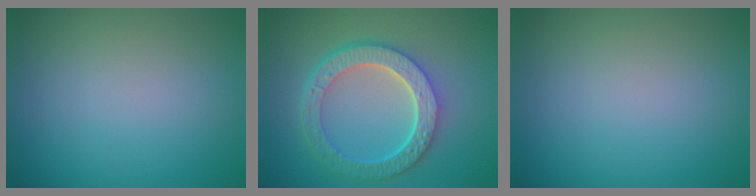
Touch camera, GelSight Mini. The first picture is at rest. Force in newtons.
{"total": 6.3, "press": 4.9, "slide": 4.0}
{"total": 0.0}